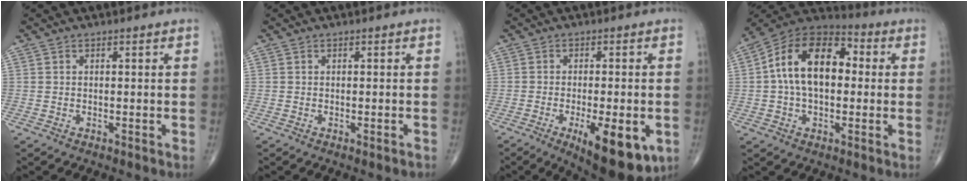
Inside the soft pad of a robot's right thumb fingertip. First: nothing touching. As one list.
[{"total": 0.8, "force": [-0.5, 0.1, 0.6], "torque": [-0.009, -0.002, -0.005]}, {"total": 14.2, "force": [-5.4, 5.1, 12.1], "torque": [-0.146, -0.010, -0.066]}, {"total": 16.9, "force": [1.6, 10.4, 13.2], "torque": [-0.210, 0.037, 0.017]}]